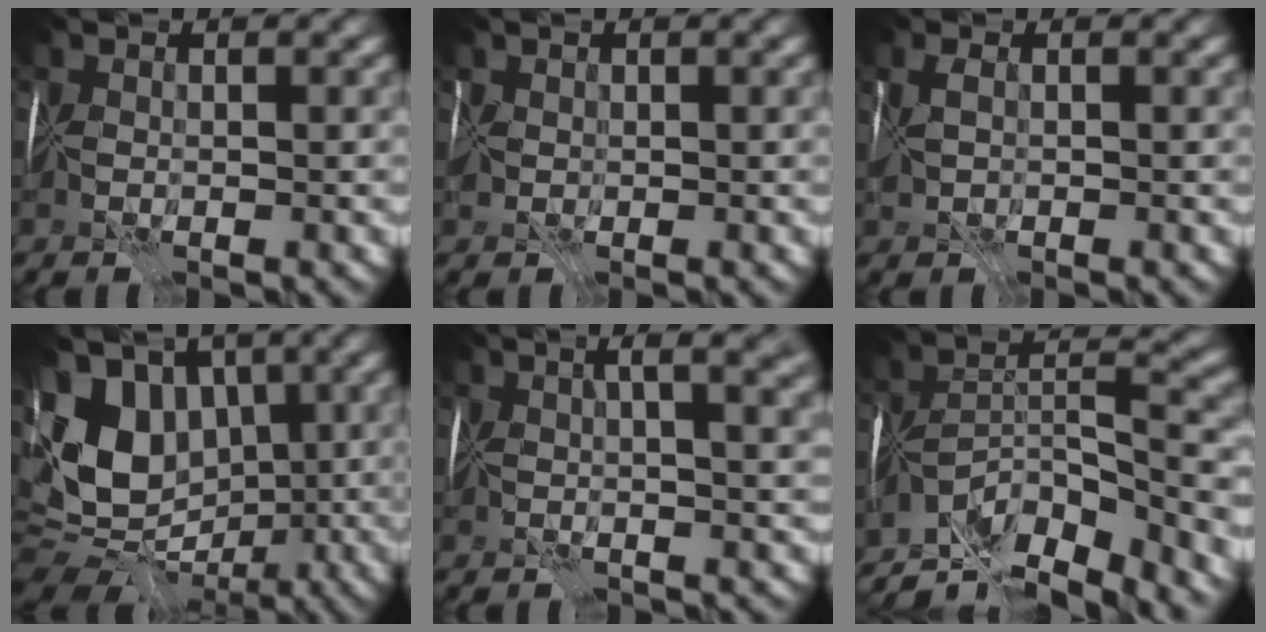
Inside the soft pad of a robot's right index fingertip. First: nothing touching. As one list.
[{"total": 1.1, "force": [-0.1, 0.7, 0.8], "torque": [-0.014, -0.004, -0.002]}, {"total": 1.8, "force": [0.1, 0.5, 1.7], "torque": [-0.037, -0.002, 0.008]}, {"total": 11.0, "force": [0.0, 7.4, 8.1], "torque": [-0.151, 0.004, -0.017]}, {"total": 7.3, "force": [3.2, 2.4, 6.1], "torque": [-0.054, 0.032, 0.026]}, {"total": 9.9, "force": [-8.7, 0.9, 4.5], "torque": [-0.051, 0.003, -0.158]}]